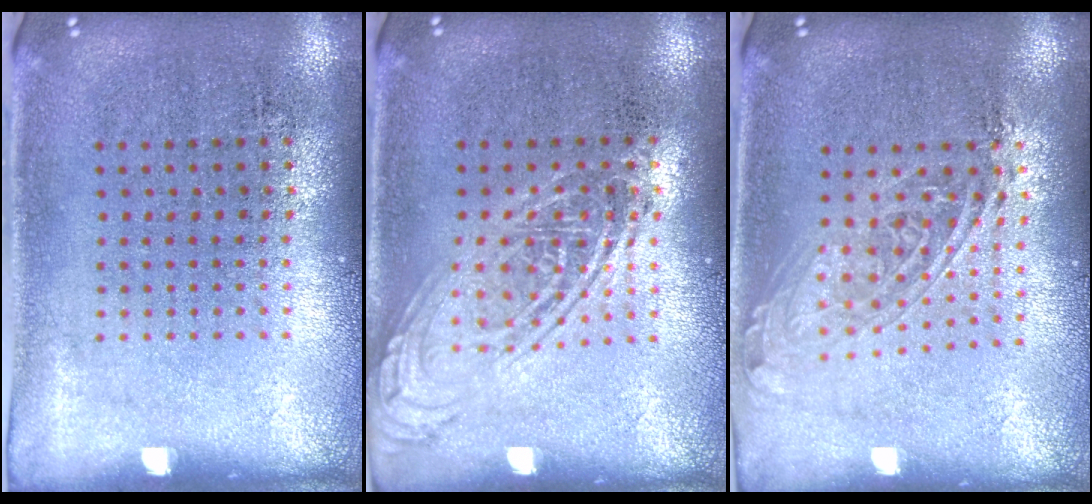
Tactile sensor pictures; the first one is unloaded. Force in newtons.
{"total": 1.8, "press": 1.8, "slide": 0.1}
{"total": 1.6, "press": 1.3, "slide": 0.9}